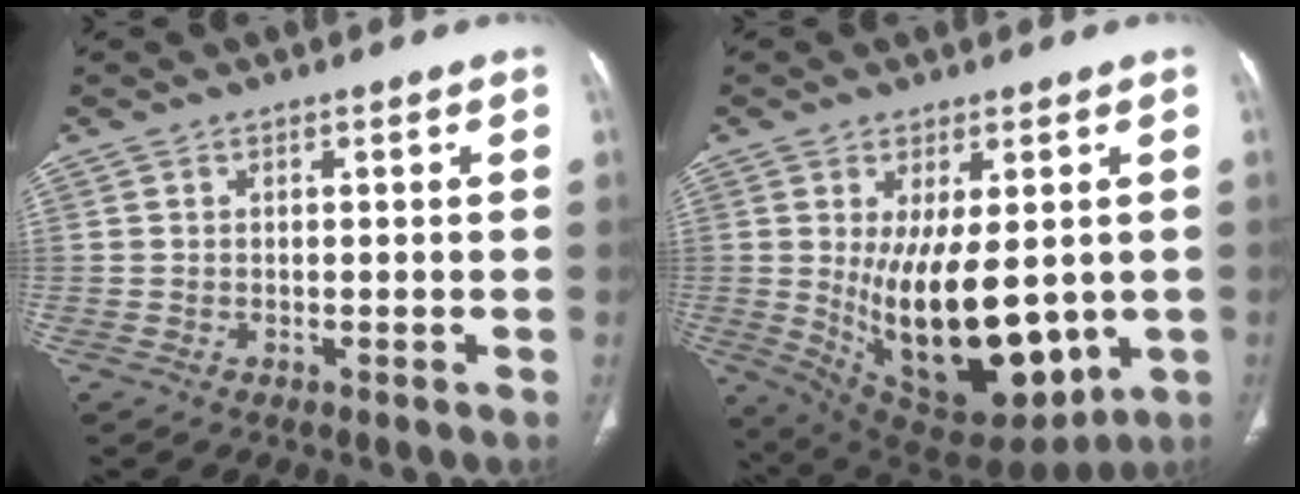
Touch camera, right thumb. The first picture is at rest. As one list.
[{"total": 19.7, "force": [-1.3, 9.2, 17.4], "torque": [-0.268, -0.032, 0.016]}]